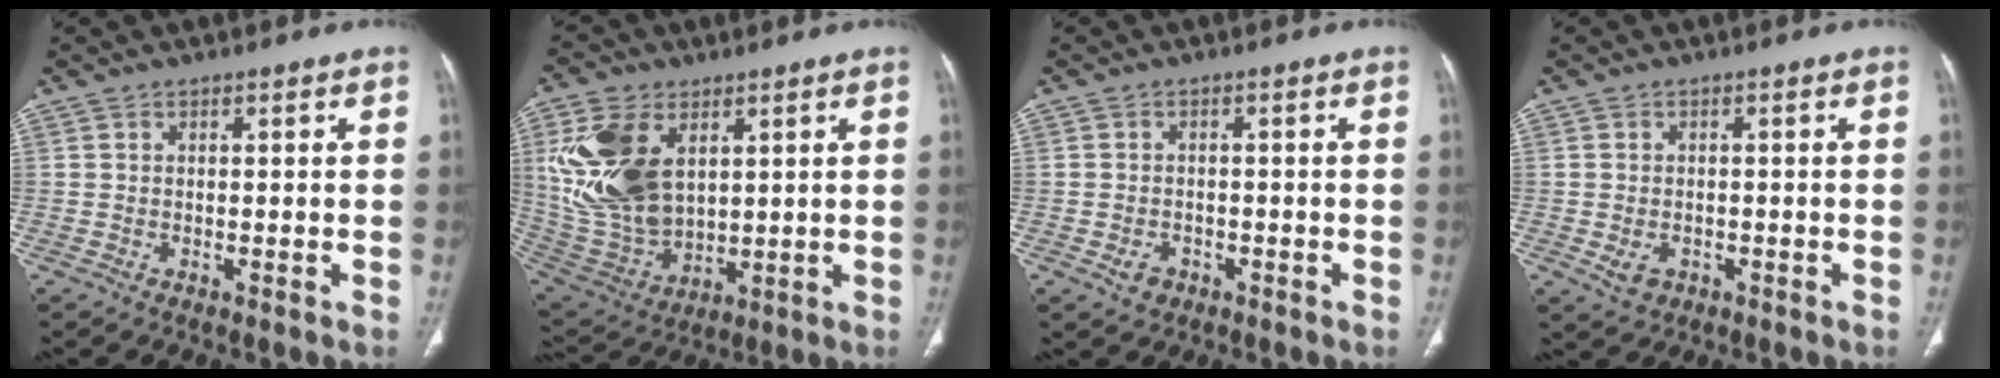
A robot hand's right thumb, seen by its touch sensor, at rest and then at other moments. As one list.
[{"total": 18.5, "force": [5.1, 11.8, 13.4], "torque": [-0.260, -0.020, 0.116]}, {"total": 3.0, "force": [-1.4, 2.2, 1.3], "torque": [-0.020, 0.011, -0.018]}, {"total": 3.4, "force": [-1.2, 2.6, 1.9], "torque": [-0.032, 0.004, -0.011]}]